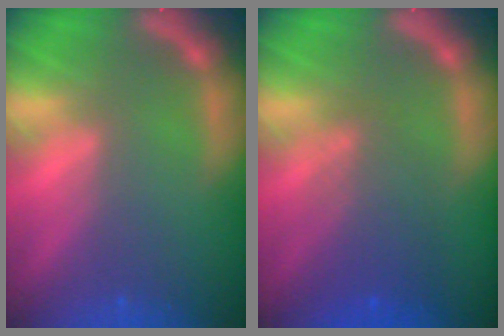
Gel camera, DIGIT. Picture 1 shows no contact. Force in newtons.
{"total": 4.6}